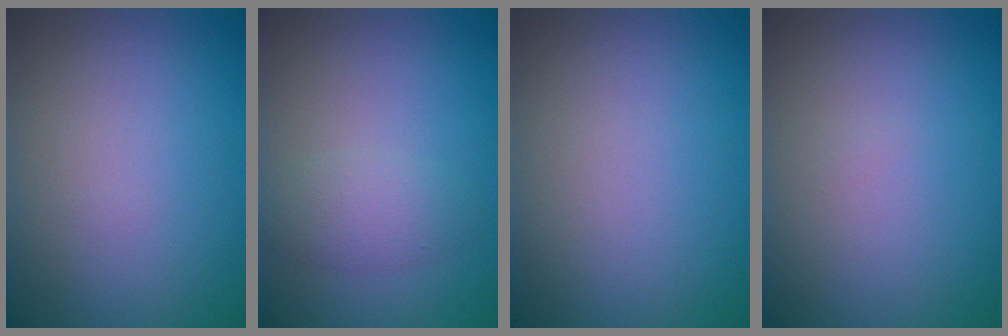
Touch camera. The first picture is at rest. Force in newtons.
{"total": 2.5, "press": 2.5, "slide": 0.2}
{"total": 0.0}
{"total": 0.0}